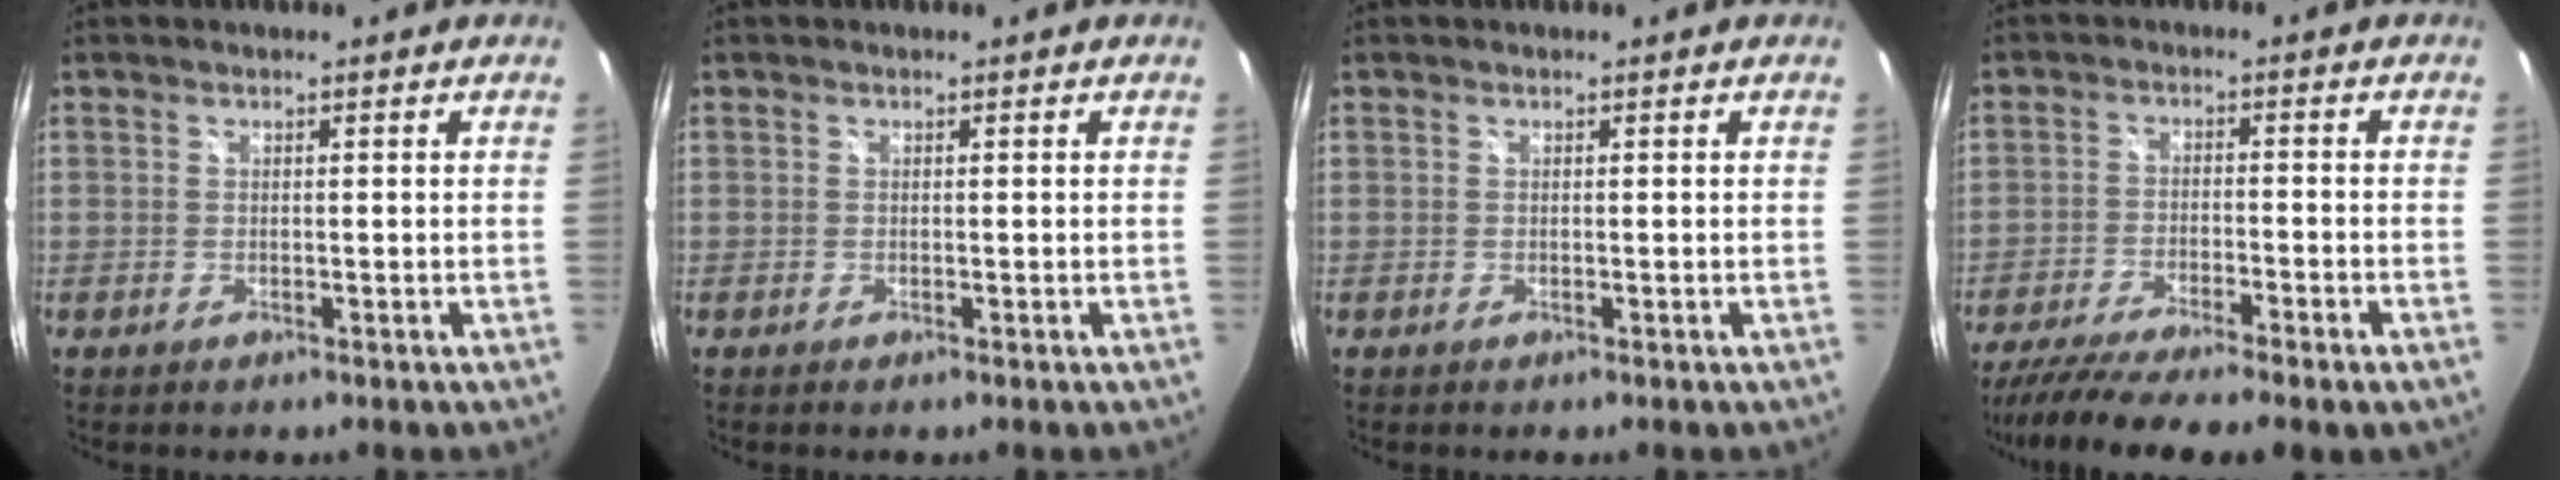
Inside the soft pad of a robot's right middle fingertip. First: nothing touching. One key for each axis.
{"total": 0.0}
{"total": 0.0}
{"total": 13.2, "fx": -10.9, "fy": 0.7, "fz": 7.4, "tx": -0.146, "ty": -0.037, "tz": -0.176}